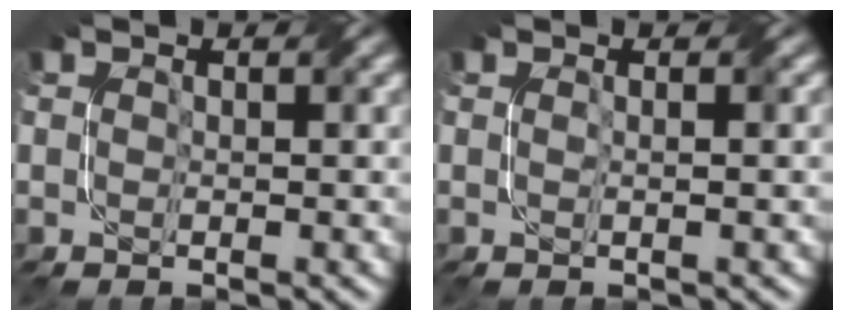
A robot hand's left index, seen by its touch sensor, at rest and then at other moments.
{"total": 1.1, "force": [0.1, 0.2, 1.1], "torque": [-0.017, 0.001, -0.008]}